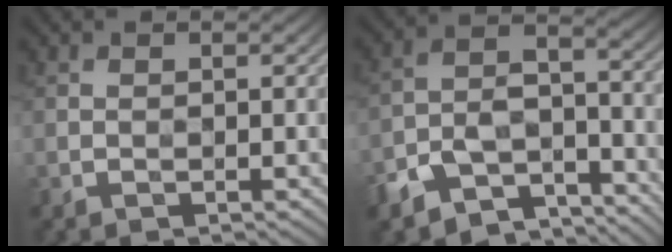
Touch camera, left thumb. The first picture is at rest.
{"total": 10.5, "force": [-7.9, 5.2, 4.6], "torque": [-0.082, -0.011, -0.145]}